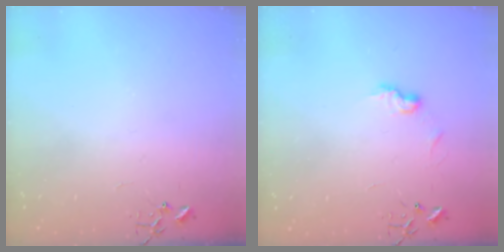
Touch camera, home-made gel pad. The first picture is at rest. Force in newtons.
{"total": 6.7, "press": 6.7, "slide": 0.3}